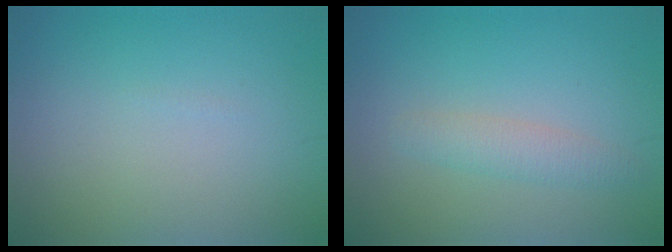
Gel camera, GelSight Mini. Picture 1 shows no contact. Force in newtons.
{"total": 2.1, "press": 2.1, "slide": 0.1}